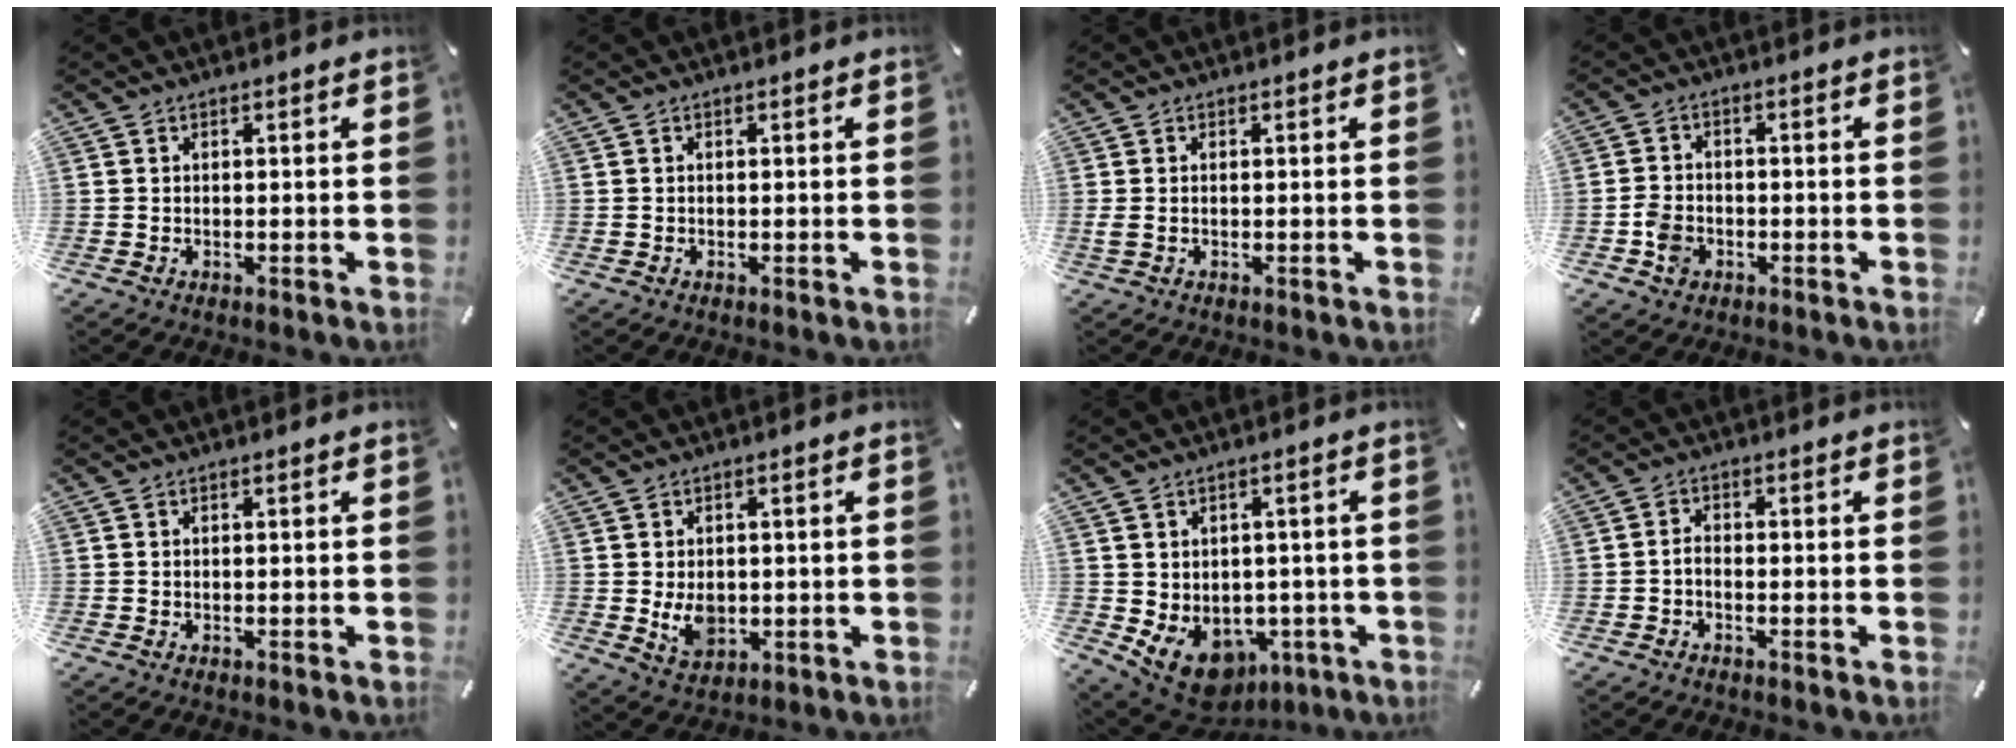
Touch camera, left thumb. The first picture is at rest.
{"total": 0.0}
{"total": 1.4, "force": [-0.1, 0.5, 1.3], "torque": [-0.024, -0.002, -0.001]}
{"total": 4.6, "force": [-1.9, 3.7, 2.1], "torque": [-0.038, 0.010, -0.033]}
{"total": 0.0}
{"total": 5.7, "force": [-0.4, 4.4, 3.6], "torque": [-0.061, -0.003, -0.006]}
{"total": 8.5, "force": [-3.2, 6.9, 3.8], "torque": [-0.063, 0.000, -0.049]}
{"total": 1.9, "force": [-1.0, 1.0, 1.3], "torque": [-0.024, 0.007, -0.021]}